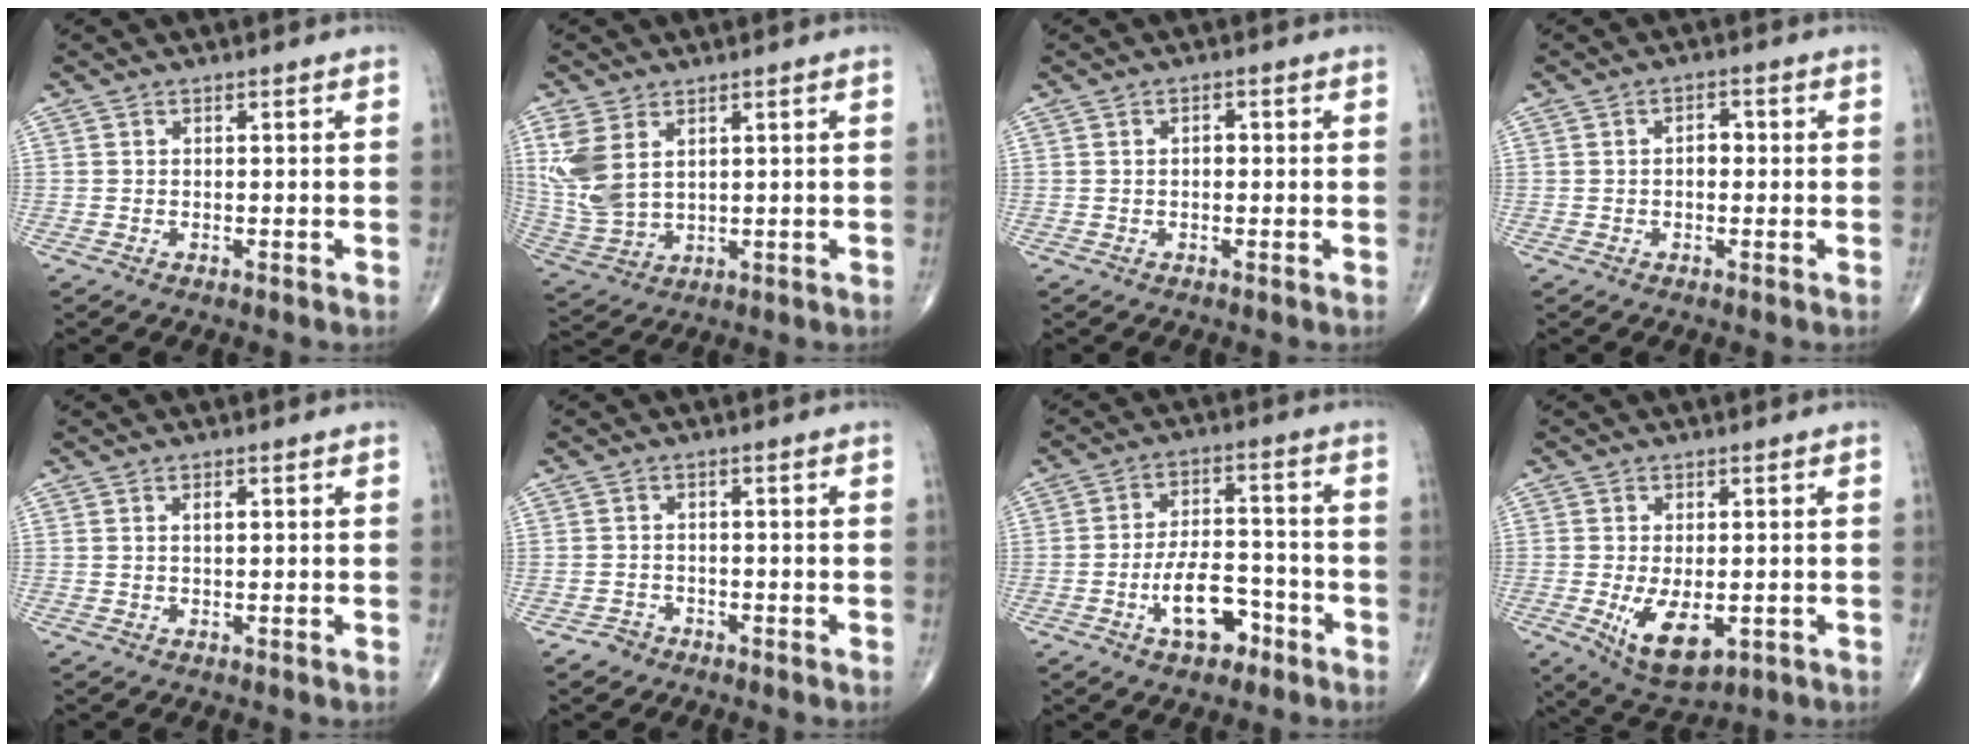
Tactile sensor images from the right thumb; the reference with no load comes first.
{"total": 9.8, "force": [3.5, 5.8, 7.1], "torque": [-0.161, -0.009, 0.085]}
{"total": 1.4, "force": [0.0, 0.9, 1.0], "torque": [-0.015, 0.005, -0.001]}
{"total": 2.6, "force": [0.0, 1.7, 2.0], "torque": [-0.024, 0.009, -0.004]}
{"total": 1.2, "force": [0.3, 0.5, 1.0], "torque": [-0.019, 0.002, 0.005]}
{"total": 2.0, "force": [-1.5, 1.4, -0.1], "torque": [0.007, 0.008, -0.030]}
{"total": 9.8, "force": [-4.5, 5.2, 6.9], "torque": [-0.100, 0.037, -0.074]}
{"total": 9.2, "force": [-2.2, 4.8, 7.6], "torque": [-0.120, -0.017, -0.023]}